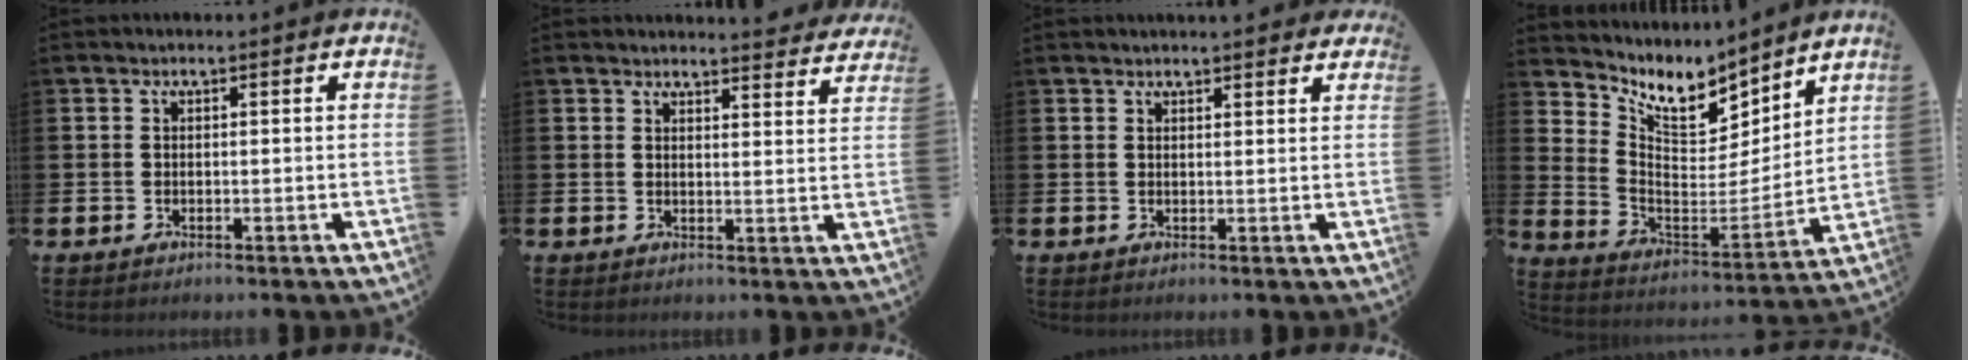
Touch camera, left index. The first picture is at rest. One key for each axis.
{"total": 3.4, "fx": 3.4, "fy": 0.1, "fz": 0.0, "tx": 0.013, "ty": -0.028, "tz": 0.058}
{"total": 2.0, "fx": 2.0, "fy": 0.2, "fz": 0.1, "tx": 0.006, "ty": -0.009, "tz": 0.033}
{"total": 9.3, "fx": 8.3, "fy": 3.4, "fz": 2.3, "tx": -0.088, "ty": -0.064, "tz": 0.151}